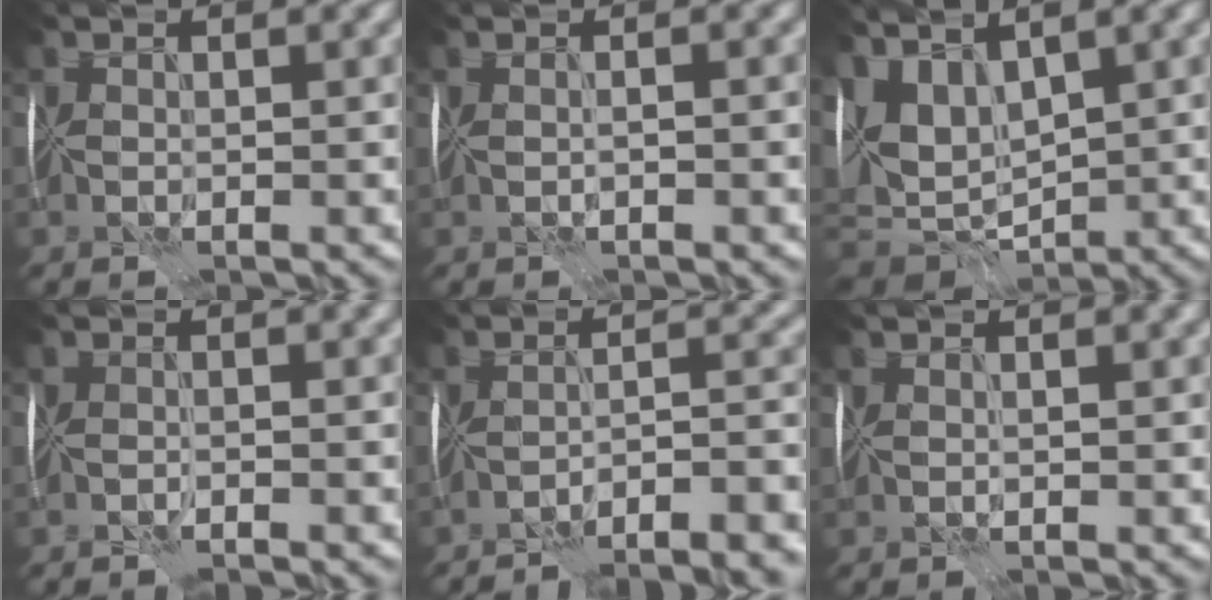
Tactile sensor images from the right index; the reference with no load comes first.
{"total": 1.0, "force": [-0.5, -0.4, 0.7], "torque": [-0.009, 0.001, -0.004]}
{"total": 7.5, "force": [1.8, 4.2, 5.9], "torque": [-0.114, 0.003, 0.043]}
{"total": 1.5, "force": [-1.4, -0.5, 0.1], "torque": [-0.001, -0.004, -0.024]}
{"total": 10.3, "force": [-9.1, 1.3, 4.8], "torque": [-0.047, 0.007, -0.104]}
{"total": 0.5, "force": [0.3, -0.5, 0.0], "torque": [-0.005, 0.002, 0.009]}